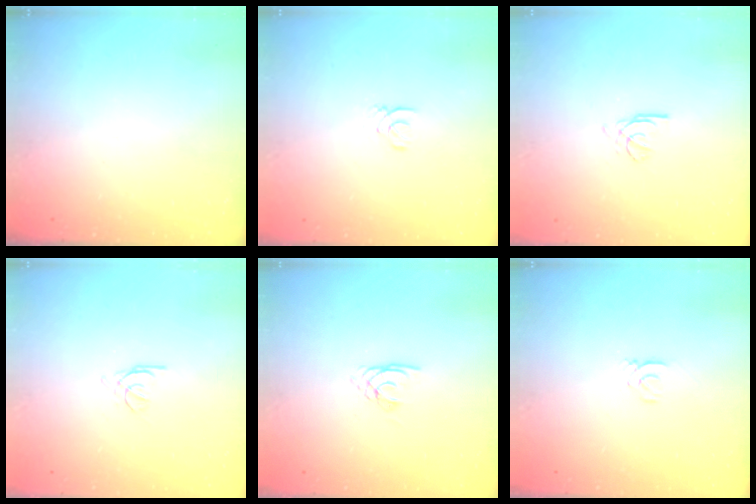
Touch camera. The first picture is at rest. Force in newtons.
{"total": 1.0, "press": 1.0, "slide": 0.1}
{"total": 2.6, "press": 2.6, "slide": 0.3}
{"total": 1.4, "press": 1.3, "slide": 0.3}
{"total": 2.2, "press": 2.2, "slide": 0.2}
{"total": 1.0, "press": 1.0, "slide": 0.1}